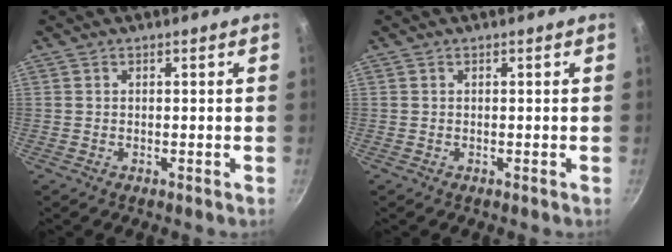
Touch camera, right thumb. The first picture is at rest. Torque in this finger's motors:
{"motor_torque": [-0.14, 0.14, 0.00, -0.01, 0.00]}